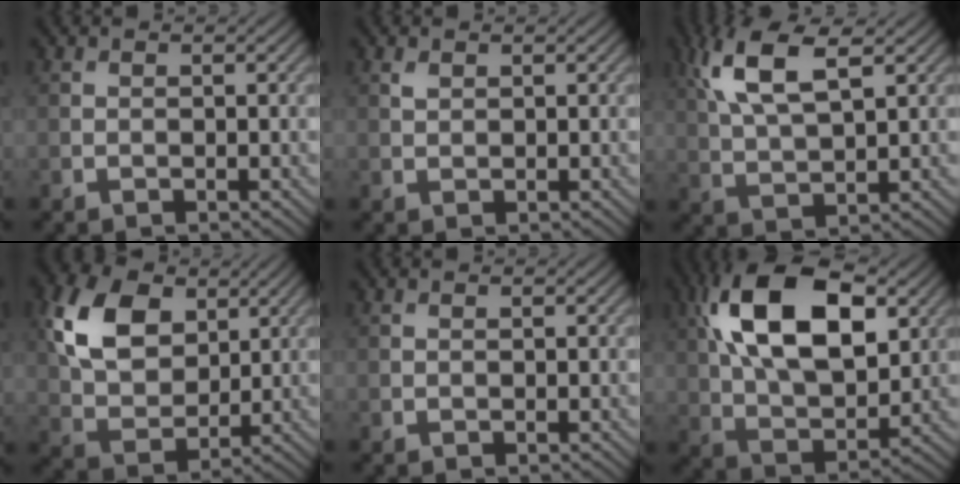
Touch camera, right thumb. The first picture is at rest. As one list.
[{"total": 0.8, "force": [0.5, 0.4, 0.4], "torque": [-0.014, 0.000, 0.013]}, {"total": 9.2, "force": [4.2, 3.4, 7.4], "torque": [-0.167, 0.014, 0.085]}, {"total": 10.5, "force": [3.9, 7.0, 6.8], "torque": [-0.163, 0.008, 0.072]}, {"total": 0.0}, {"total": 17.1, "force": [6.0, 9.2, 13.1], "torque": [-0.268, 0.025, 0.100]}]